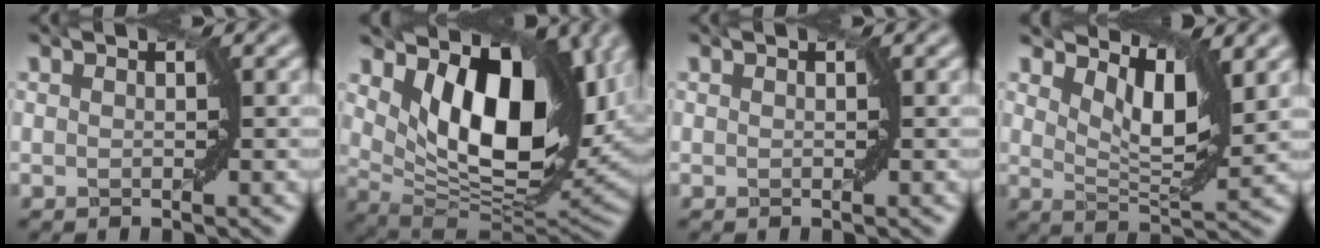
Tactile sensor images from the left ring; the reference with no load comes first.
{"total": 13.3, "force": [4.5, 7.2, 10.3], "torque": [-0.147, -0.011, 0.083]}
{"total": 0.0}
{"total": 5.5, "force": [2.8, 2.2, 4.2], "torque": [-0.075, -0.007, 0.044]}